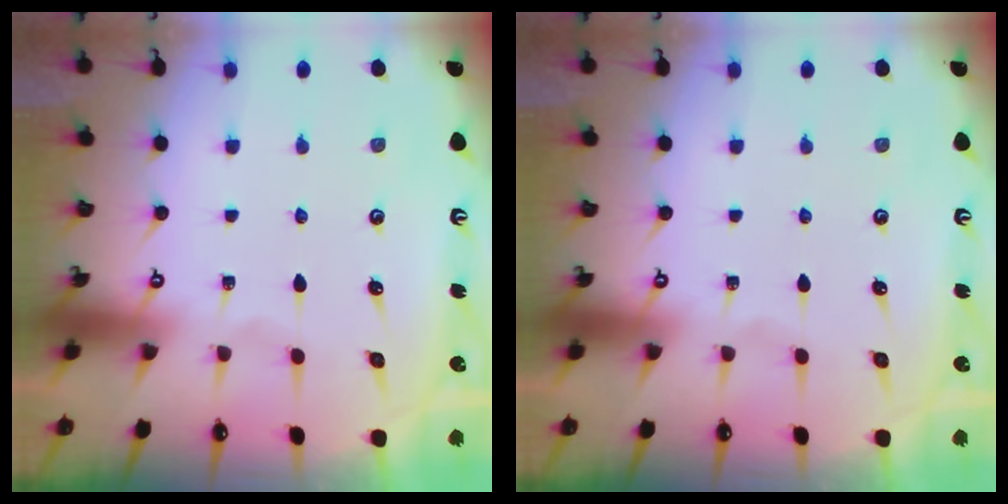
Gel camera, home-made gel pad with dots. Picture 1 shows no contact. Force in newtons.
{"total": 0.0}